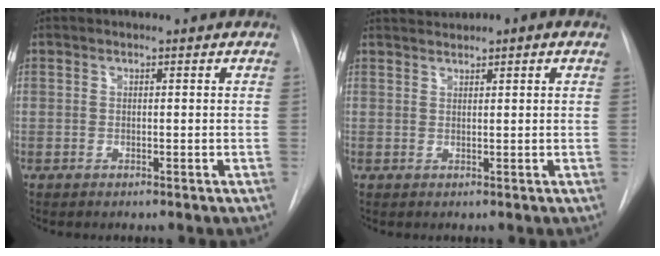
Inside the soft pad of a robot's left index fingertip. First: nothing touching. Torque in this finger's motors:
{"motor_torque": [0.87, -1.27, 0.02, -0.07]}